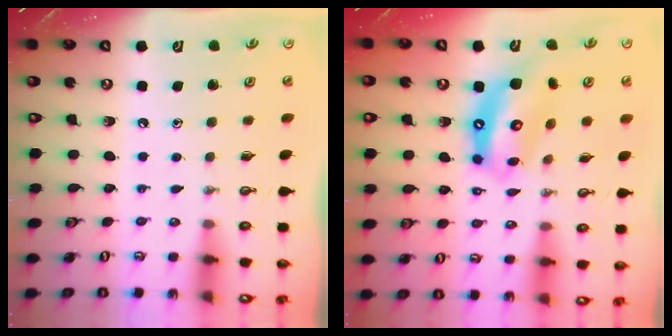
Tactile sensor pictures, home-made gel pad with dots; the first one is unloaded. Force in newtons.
{"total": 13.1, "press": 13.0, "slide": 1.5}